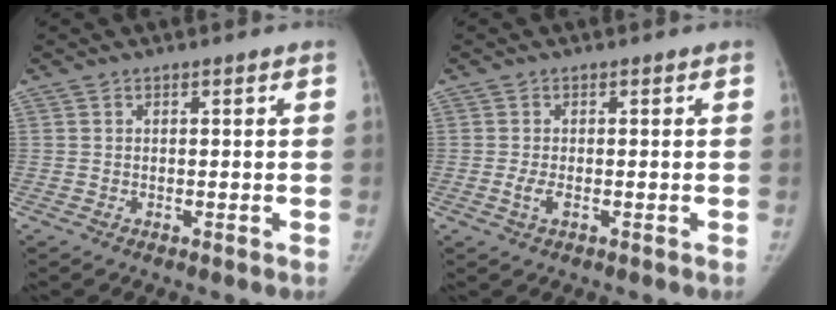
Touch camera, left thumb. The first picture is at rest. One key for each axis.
{"total": 2.1, "fx": -0.7, "fy": 0.8, "fz": 1.8, "tx": -0.045, "ty": 0.000, "tz": -0.014}